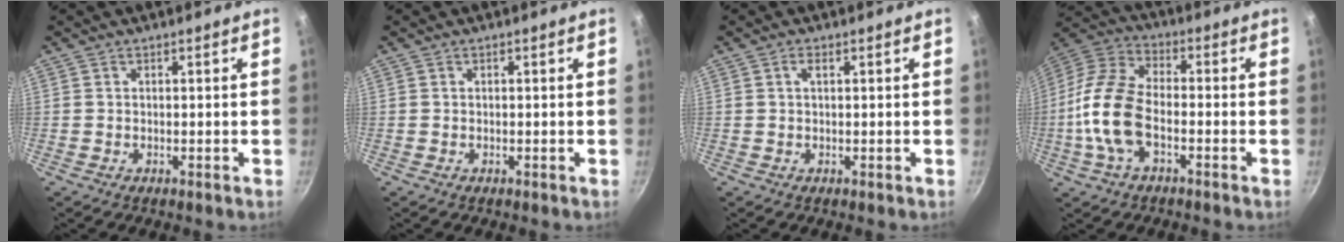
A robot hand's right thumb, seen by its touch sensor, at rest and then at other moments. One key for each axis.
{"total": 0.0}
{"total": 1.2, "fx": 0.4, "fy": 0.5, "fz": 1.0, "tx": -0.020, "ty": 0.004, "tz": 0.007}
{"total": 13.7, "fx": -3.5, "fy": 7.1, "fz": 11.2, "tx": -0.220, "ty": 0.034, "tz": -0.083}